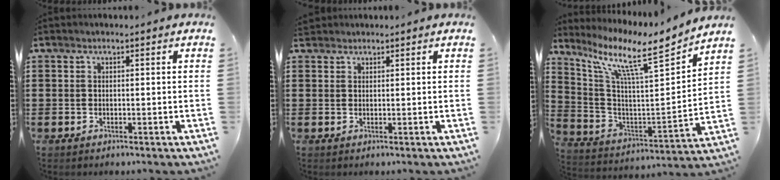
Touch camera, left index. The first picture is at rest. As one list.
[{"total": 1.4, "force": [1.3, 0.5, 0.1], "torque": [-0.006, 0.004, 0.026]}, {"total": 10.6, "force": [7.8, 1.2, 7.1], "torque": [-0.163, -0.055, 0.119]}]